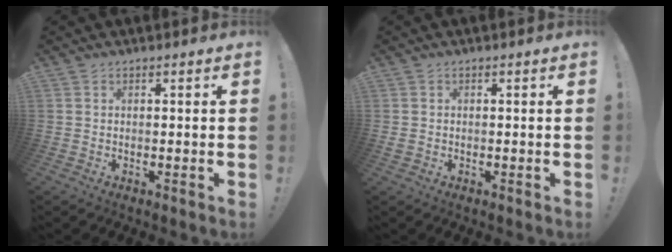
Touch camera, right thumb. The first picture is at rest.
{"total": 0.9, "force": [-0.1, 0.8, 0.4], "torque": [-0.007, 0.001, 0.000]}